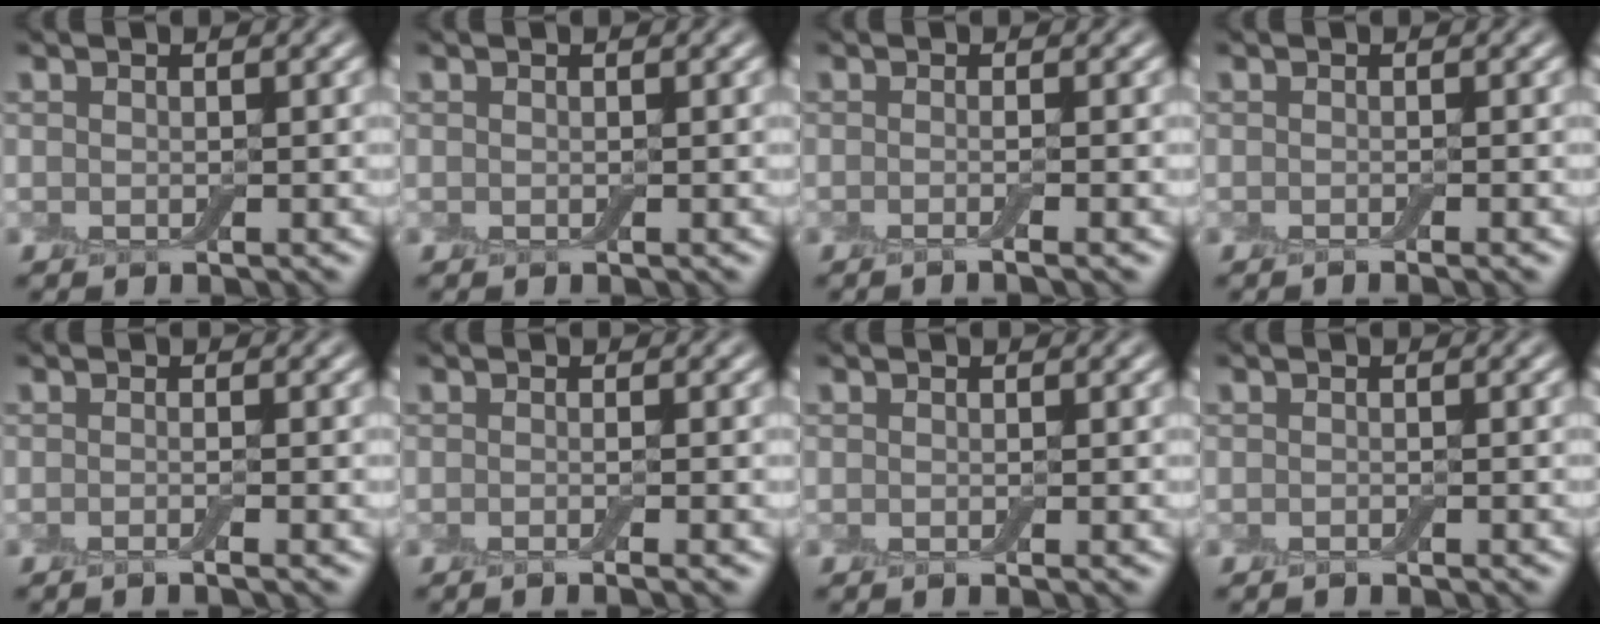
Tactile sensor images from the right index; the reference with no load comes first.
{"total": 0.0}
{"total": 2.1, "force": [-0.5, 0.7, 1.9], "torque": [-0.011, -0.006, -0.020]}
{"total": 1.1, "force": [-0.6, 0.1, 0.9], "torque": [-0.006, -0.002, -0.012]}
{"total": 1.5, "force": [-0.6, 0.3, 1.4], "torque": [-0.012, -0.006, -0.017]}
{"total": 2.2, "force": [-0.7, 0.7, 1.9], "torque": [-0.006, -0.001, -0.015]}
{"total": 0.6, "force": [-0.3, 0.0, 0.6], "torque": [-0.006, -0.003, -0.005]}
{"total": 0.6, "force": [-0.5, 0.0, 0.3], "torque": [-0.004, 0.000, -0.009]}